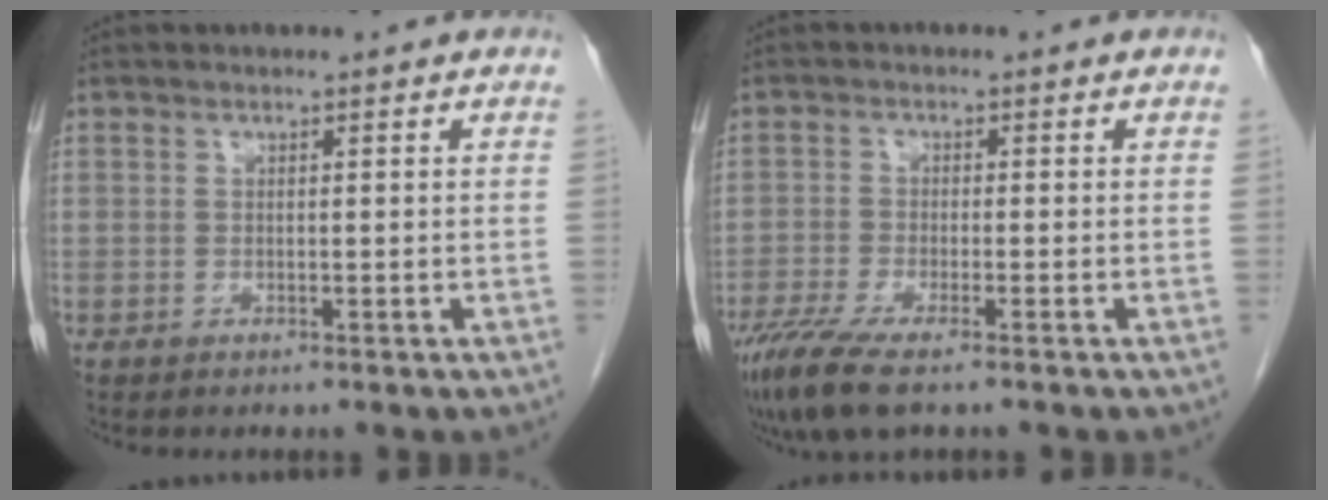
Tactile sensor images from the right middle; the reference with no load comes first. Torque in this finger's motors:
{"motor_torque": [1.21, -0.93, 0.43, 0.12]}